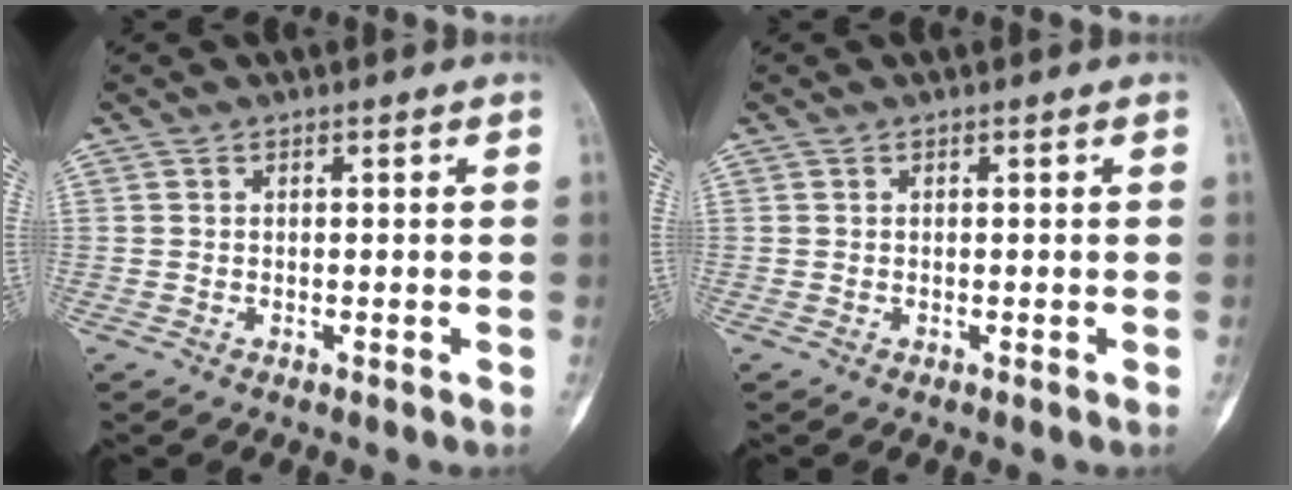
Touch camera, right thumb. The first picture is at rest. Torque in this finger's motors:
{"motor_torque": [0.00, 0.00, 0.00, 0.00, 0.01]}